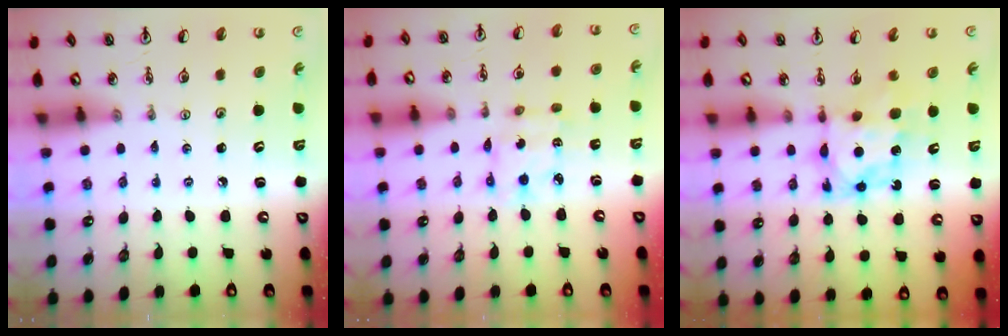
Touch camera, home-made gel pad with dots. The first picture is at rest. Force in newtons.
{"total": 3.9, "press": 3.9, "slide": 0.2}
{"total": 6.9, "press": 6.9, "slide": 0.5}